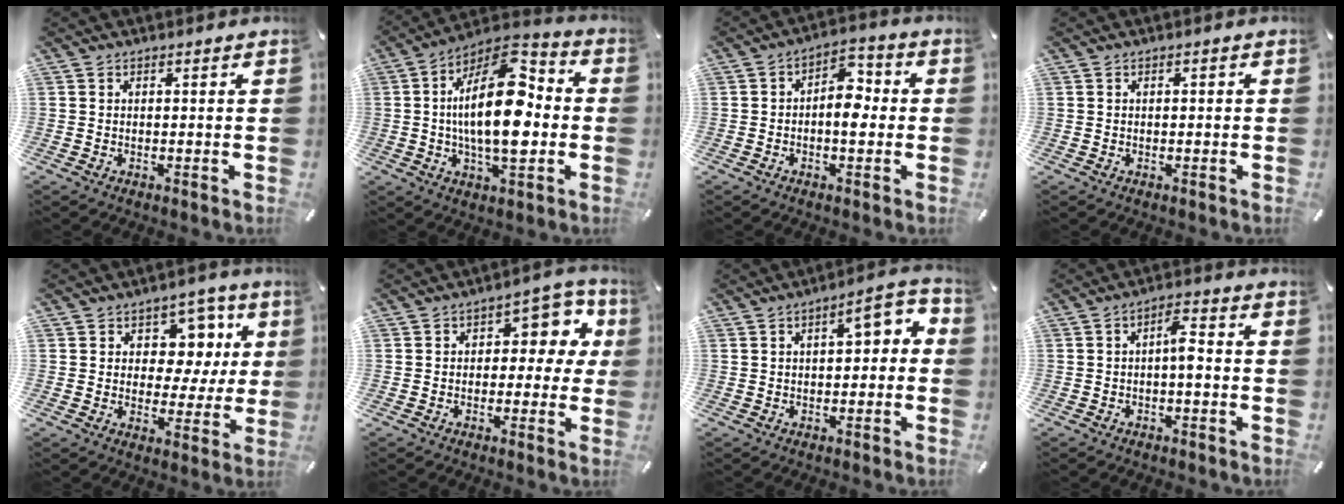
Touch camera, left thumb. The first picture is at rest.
{"total": 21.1, "force": [0.0, 10.1, 18.5], "torque": [-0.341, -0.006, -0.006]}
{"total": 7.1, "force": [-1.0, 4.2, 5.7], "torque": [-0.077, 0.011, -0.022]}
{"total": 0.6, "force": [-0.2, 0.2, 0.5], "torque": [-0.009, -0.001, -0.003]}
{"total": 10.2, "force": [3.2, 8.4, 4.9], "torque": [-0.057, -0.023, 0.057]}
{"total": 9.1, "force": [1.6, 6.0, 6.7], "torque": [-0.075, -0.007, 0.020]}
{"total": 6.3, "force": [0.6, 3.3, 5.4], "torque": [-0.064, -0.003, -0.002]}
{"total": 4.8, "force": [-1.0, 1.9, 4.3], "torque": [-0.077, 0.016, -0.019]}